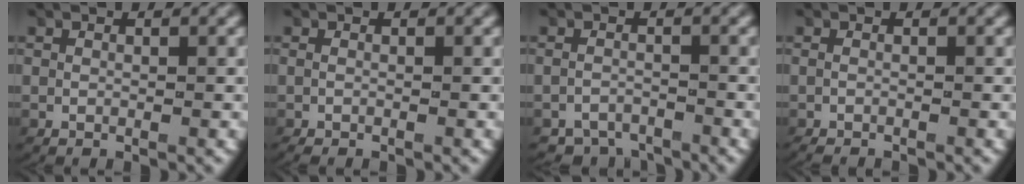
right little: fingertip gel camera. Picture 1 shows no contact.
{"total": 0.7, "force": [-0.7, 0.1, 0.3], "torque": [-0.008, -0.004, -0.010]}
{"total": 4.5, "force": [-4.2, 1.5, 0.4], "torque": [0.008, -0.016, -0.067]}
{"total": 1.2, "force": [-1.1, 0.1, 0.2], "torque": [-0.008, -0.008, -0.016]}